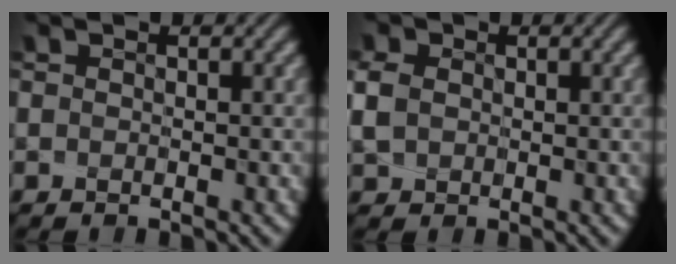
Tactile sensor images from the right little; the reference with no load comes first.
{"total": 1.4, "force": [-0.1, 1.3, 0.4], "torque": [-0.009, 0.001, -0.003]}